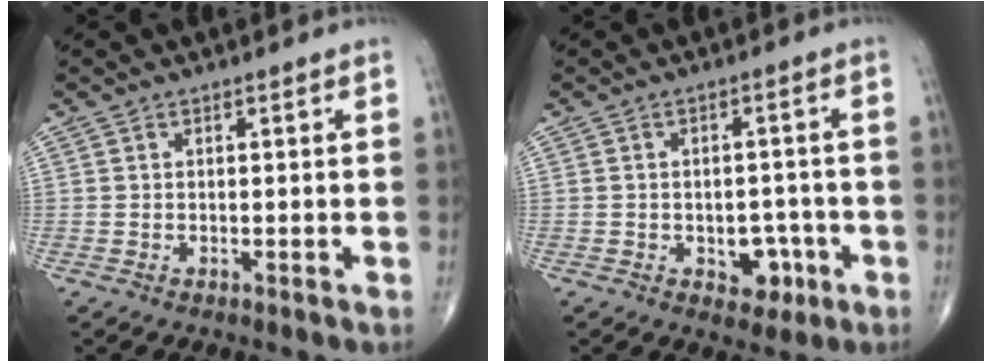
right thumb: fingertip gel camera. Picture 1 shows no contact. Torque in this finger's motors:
{"motor_torque": [2.56, 2.45, 0.24, -0.42, -0.03]}